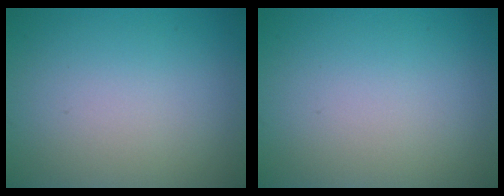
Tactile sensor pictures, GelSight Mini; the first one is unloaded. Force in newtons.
{"total": 0.0}